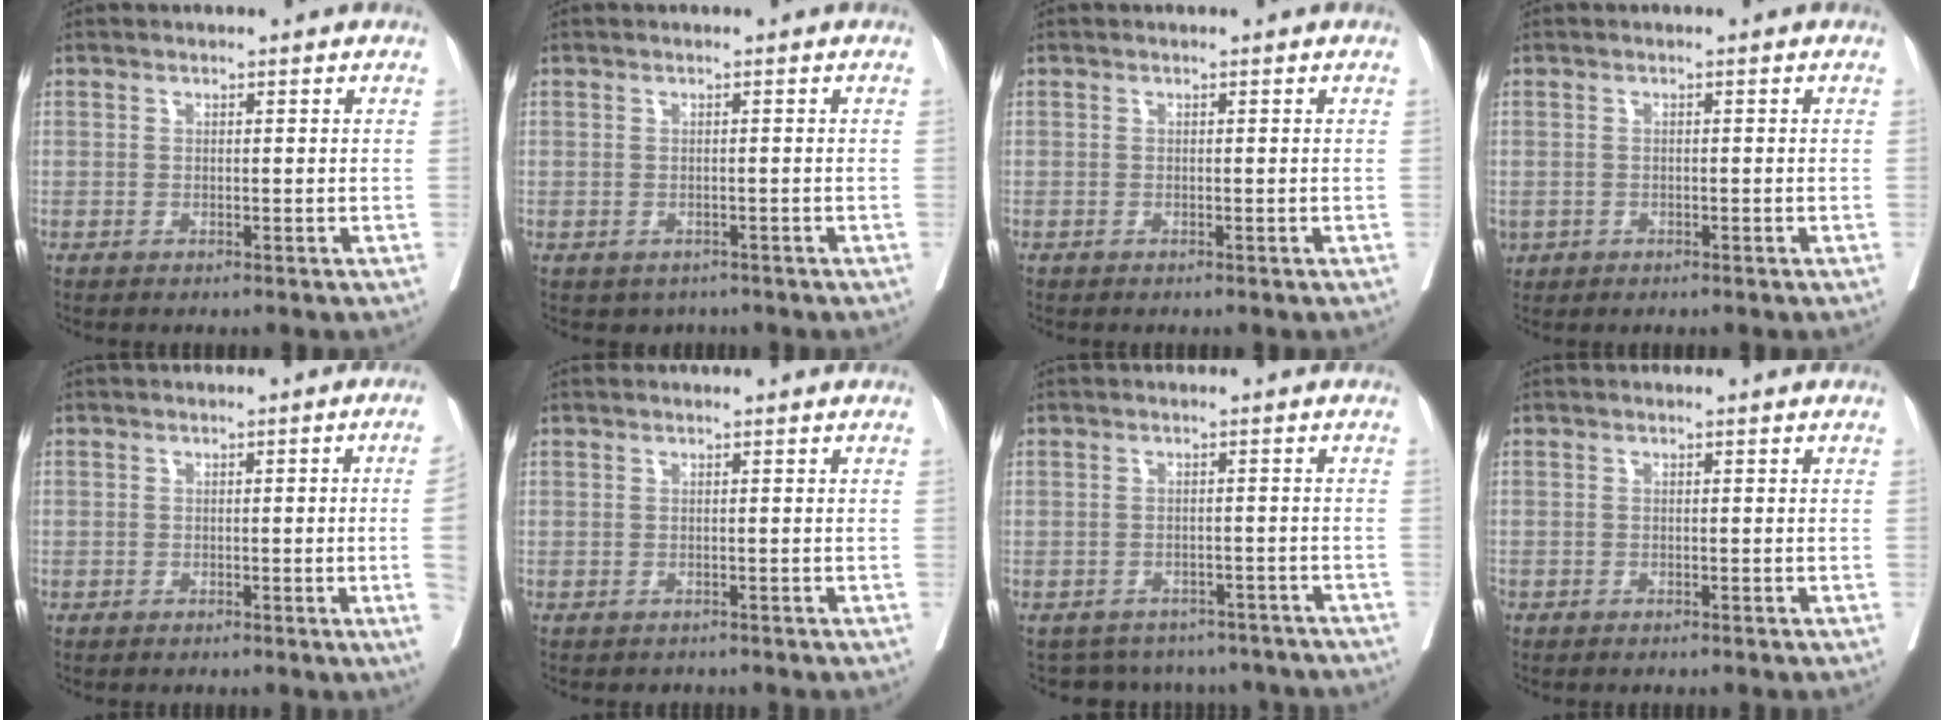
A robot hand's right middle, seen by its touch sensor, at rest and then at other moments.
{"total": 1.6, "force": [-1.1, 1.1, 0.5], "torque": [-0.003, 0.001, -0.011]}
{"total": 0.0}
{"total": 1.7, "force": [-0.5, 1.4, 0.8], "torque": [-0.022, -0.001, -0.004]}
{"total": 3.7, "force": [-0.5, -0.2, 3.6], "torque": [-0.044, 0.004, -0.009]}
{"total": 0.8, "force": [-0.7, 0.4, -0.1], "torque": [-0.006, 0.000, -0.012]}
{"total": 11.9, "force": [-10.4, 5.4, 2.3], "torque": [-0.033, 0.014, -0.108]}
{"total": 0.0}